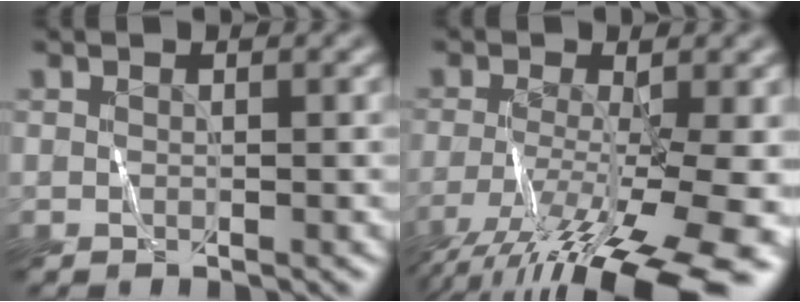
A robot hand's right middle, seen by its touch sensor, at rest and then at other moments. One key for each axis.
{"total": 12.9, "fx": -6.5, "fy": 4.3, "fz": 10.3, "tx": -0.191, "ty": -0.021, "tz": -0.110}